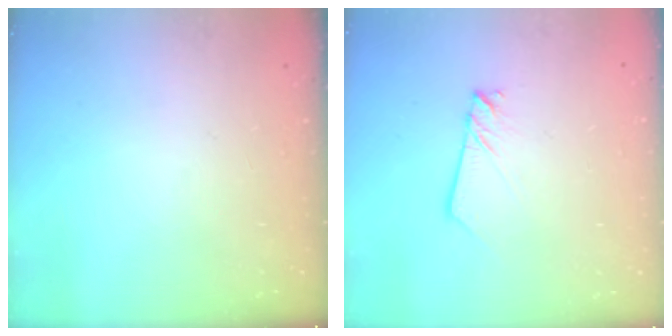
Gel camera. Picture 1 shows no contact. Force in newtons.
{"total": 2.2, "press": 2.2, "slide": 0.2}